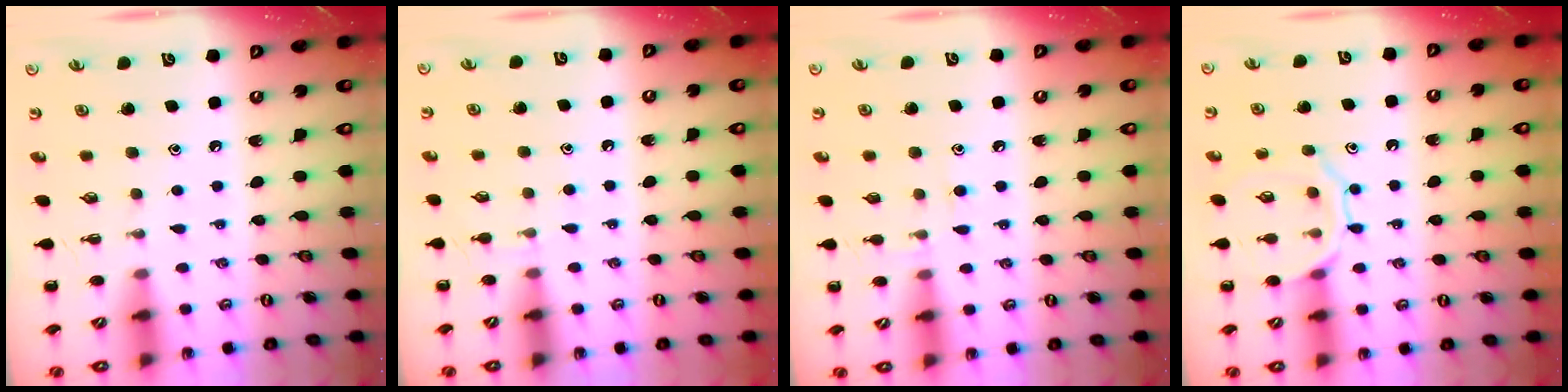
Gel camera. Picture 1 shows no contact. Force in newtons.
{"total": 4.3, "press": 3.9, "slide": 1.6}
{"total": 7.4, "press": 7.2, "slide": 1.7}
{"total": 11.1, "press": 11.0, "slide": 0.8}